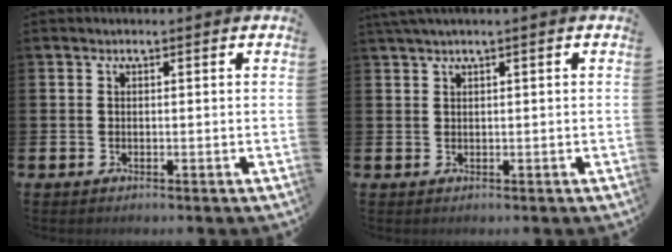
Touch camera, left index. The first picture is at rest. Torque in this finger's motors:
{"motor_torque": [1.08, -1.06, 0.57, 0.19]}